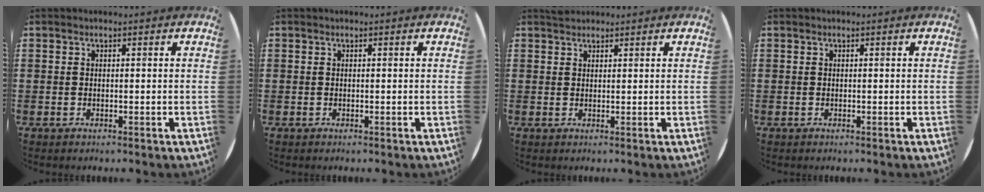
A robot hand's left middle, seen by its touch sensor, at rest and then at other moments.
{"total": 0.0}
{"total": 1.3, "force": [1.3, 0.3, 0.0], "torque": [0.006, 0.000, 0.024]}
{"total": 0.0}